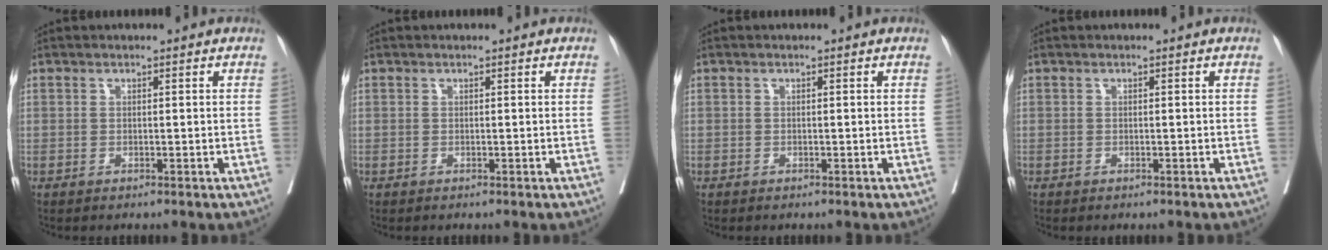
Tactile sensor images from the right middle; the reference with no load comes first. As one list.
[{"total": 0.0}, {"total": 0.8, "force": [-0.2, 0.8, -0.1], "torque": [0.009, 0.008, -0.008]}, {"total": 0.0}]